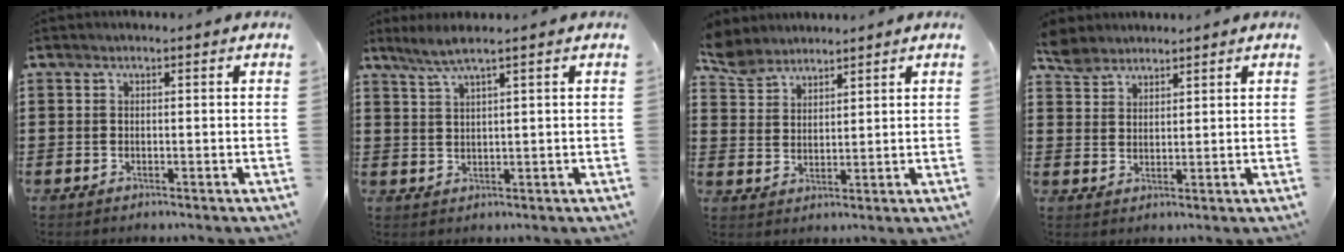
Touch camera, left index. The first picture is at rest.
{"total": 3.1, "force": [2.2, -0.4, 2.2], "torque": [-0.048, 0.001, 0.039]}
{"total": 5.0, "force": [4.6, 1.8, 0.6], "torque": [-0.032, -0.011, 0.088]}
{"total": 3.9, "force": [3.4, 1.8, 0.5], "torque": [-0.023, -0.002, 0.066]}